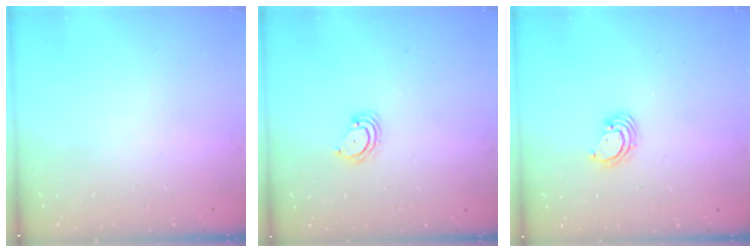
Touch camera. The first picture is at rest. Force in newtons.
{"total": 2.3, "press": 2.3, "slide": 0.2}
{"total": 3.5, "press": 3.5, "slide": 0.2}